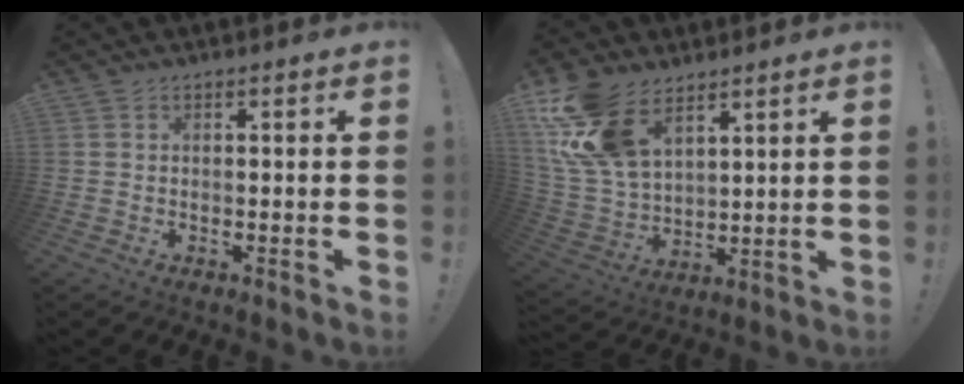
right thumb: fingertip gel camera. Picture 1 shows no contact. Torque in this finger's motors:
{"motor_torque": [0.27, 0.50, 0.82, 0.15, 0.14]}